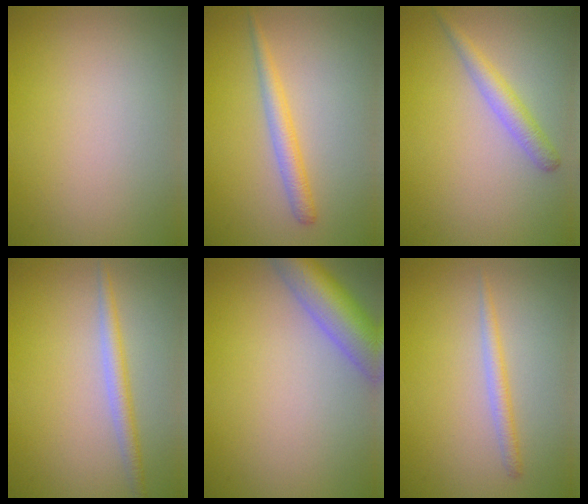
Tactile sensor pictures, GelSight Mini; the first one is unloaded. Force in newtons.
{"total": 2.2, "press": 2.2, "slide": 0.2}
{"total": 2.3, "press": 2.3, "slide": 0.1}
{"total": 2.1, "press": 2.1, "slide": 0.0}
{"total": 6.2, "press": 6.2, "slide": 0.4}
{"total": 1.5, "press": 1.5, "slide": 0.1}